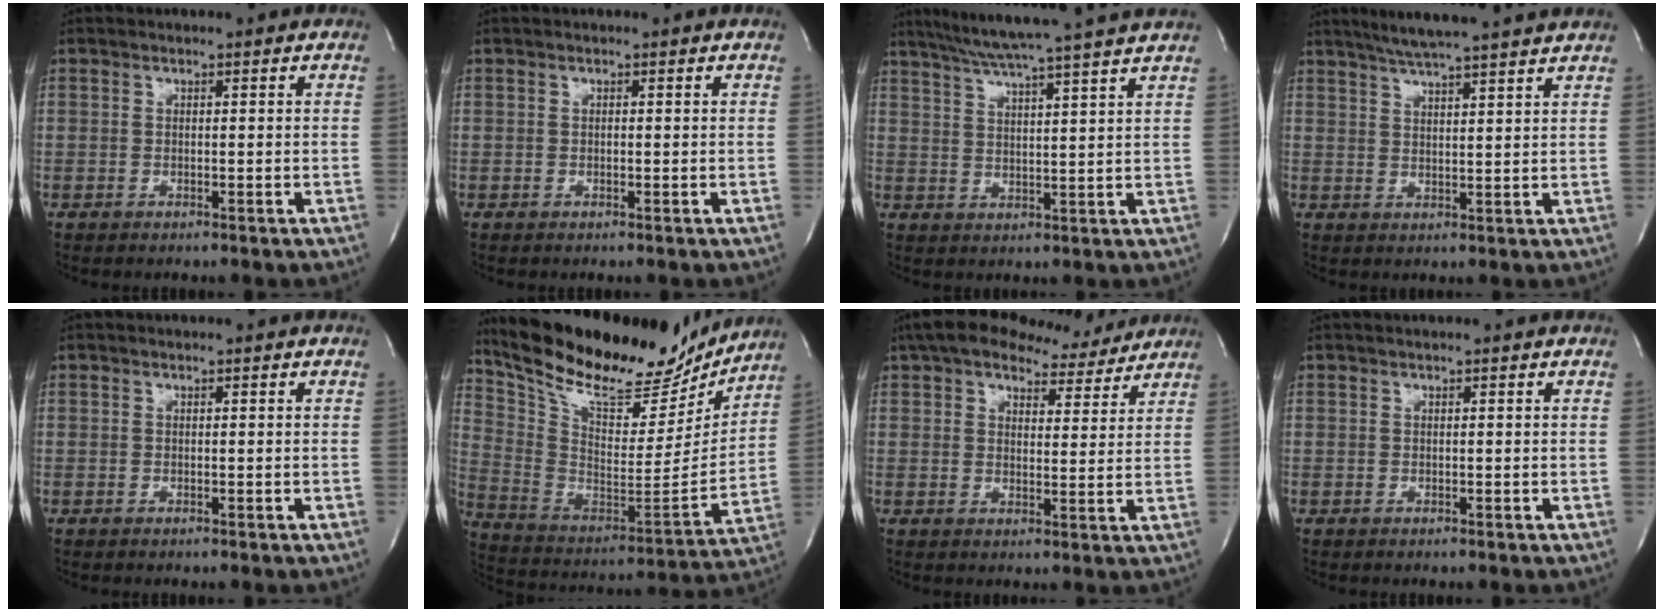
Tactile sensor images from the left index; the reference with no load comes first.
{"total": 0.0}
{"total": 15.0, "force": [13.0, -1.7, 7.3], "torque": [-0.128, -0.004, 0.178]}
{"total": 12.1, "force": [10.6, -0.5, 5.8], "torque": [-0.099, 0.016, 0.144]}
{"total": 0.0}
{"total": 25.4, "force": [22.0, 6.6, 10.8], "torque": [-0.201, -0.018, 0.339]}
{"total": 13.2, "force": [11.2, 4.6, 5.2], "torque": [-0.074, 0.027, 0.155]}
{"total": 0.6, "force": [0.5, -0.1, 0.1], "torque": [-0.003, 0.001, 0.011]}